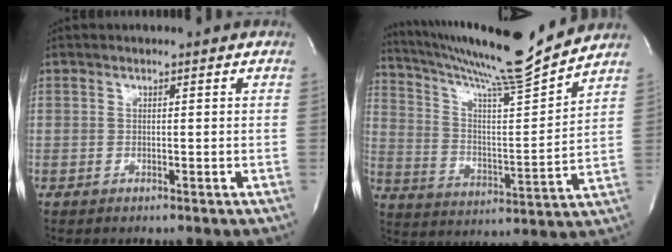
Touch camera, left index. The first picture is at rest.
{"total": 18.0, "force": [16.5, -1.6, 6.9], "torque": [-0.131, -0.033, 0.264]}